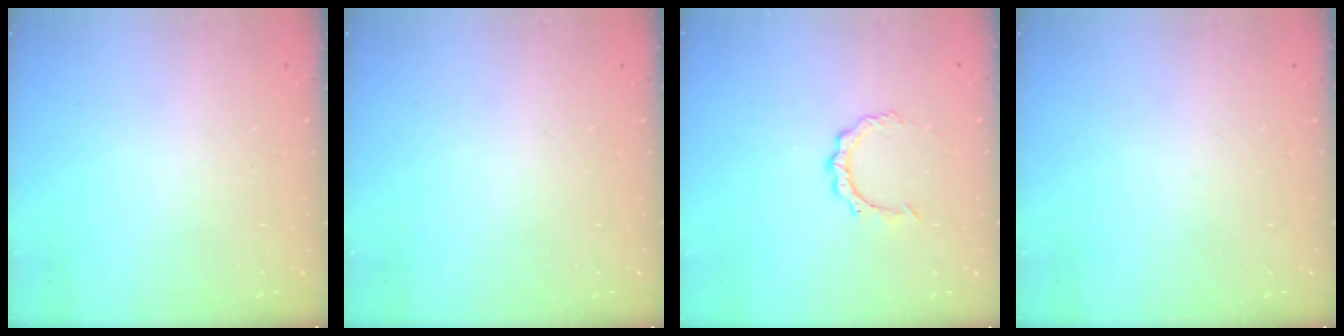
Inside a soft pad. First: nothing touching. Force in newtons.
{"total": 0.0}
{"total": 4.6, "press": 4.6, "slide": 0.2}
{"total": 0.0}